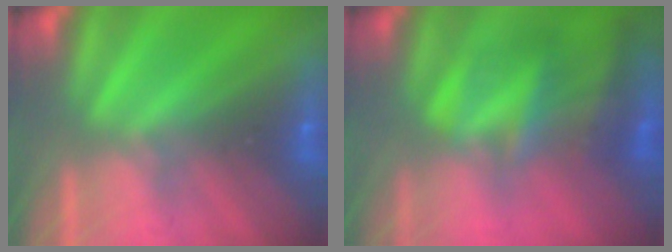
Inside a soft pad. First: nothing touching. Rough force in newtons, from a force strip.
{"total": 4.9}